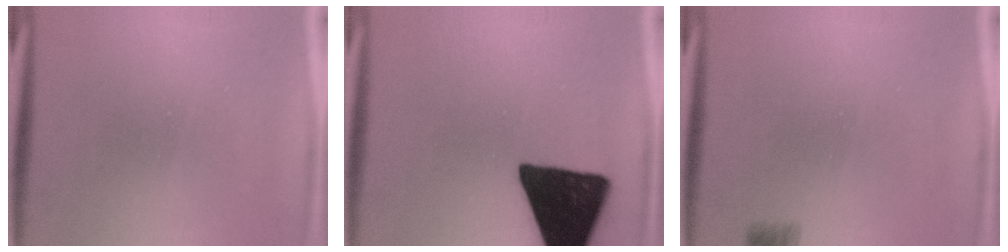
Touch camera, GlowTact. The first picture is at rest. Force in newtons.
{"total": 17.6}
{"total": 2.1}